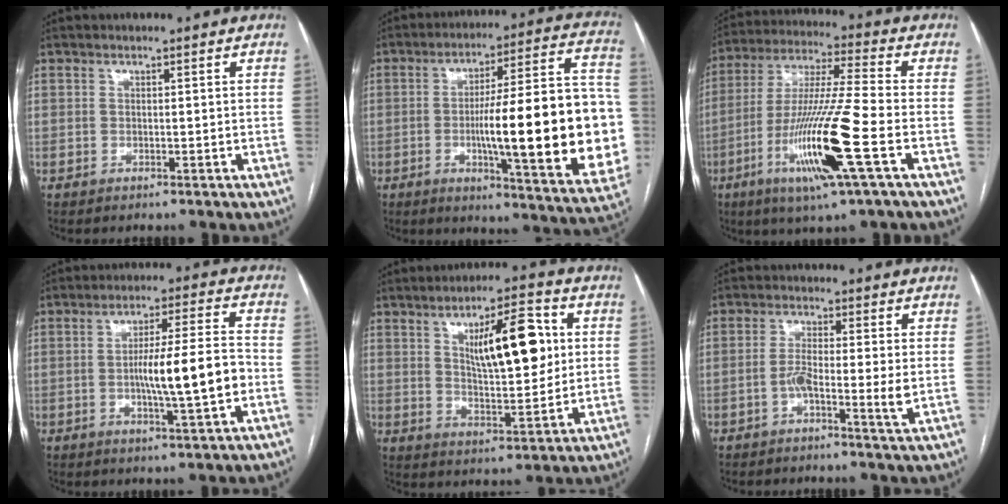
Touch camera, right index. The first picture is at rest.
{"total": 26.6, "force": [-3.3, 3.7, 26.1], "torque": [-0.299, 0.017, -0.043]}
{"total": 17.2, "force": [-6.0, -0.2, 16.1], "torque": [-0.325, -0.021, -0.114]}
{"total": 10.5, "force": [-1.9, 0.1, 10.4], "torque": [-0.172, 0.004, -0.032]}
{"total": 12.6, "force": [3.4, 3.4, 11.6], "torque": [-0.182, 0.008, 0.059]}
{"total": 5.0, "force": [-1.0, 0.1, 4.9], "torque": [-0.092, -0.003, -0.021]}